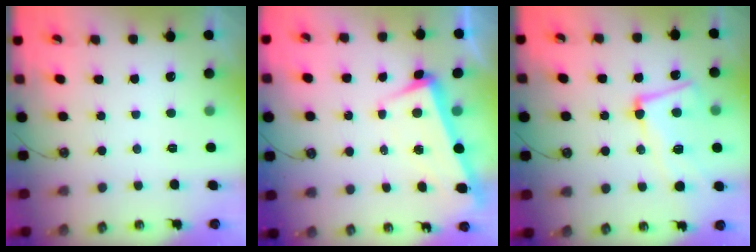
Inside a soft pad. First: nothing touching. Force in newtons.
{"total": 2.8, "press": 2.3, "slide": 1.7}
{"total": 9.4, "press": 9.1, "slide": 2.0}